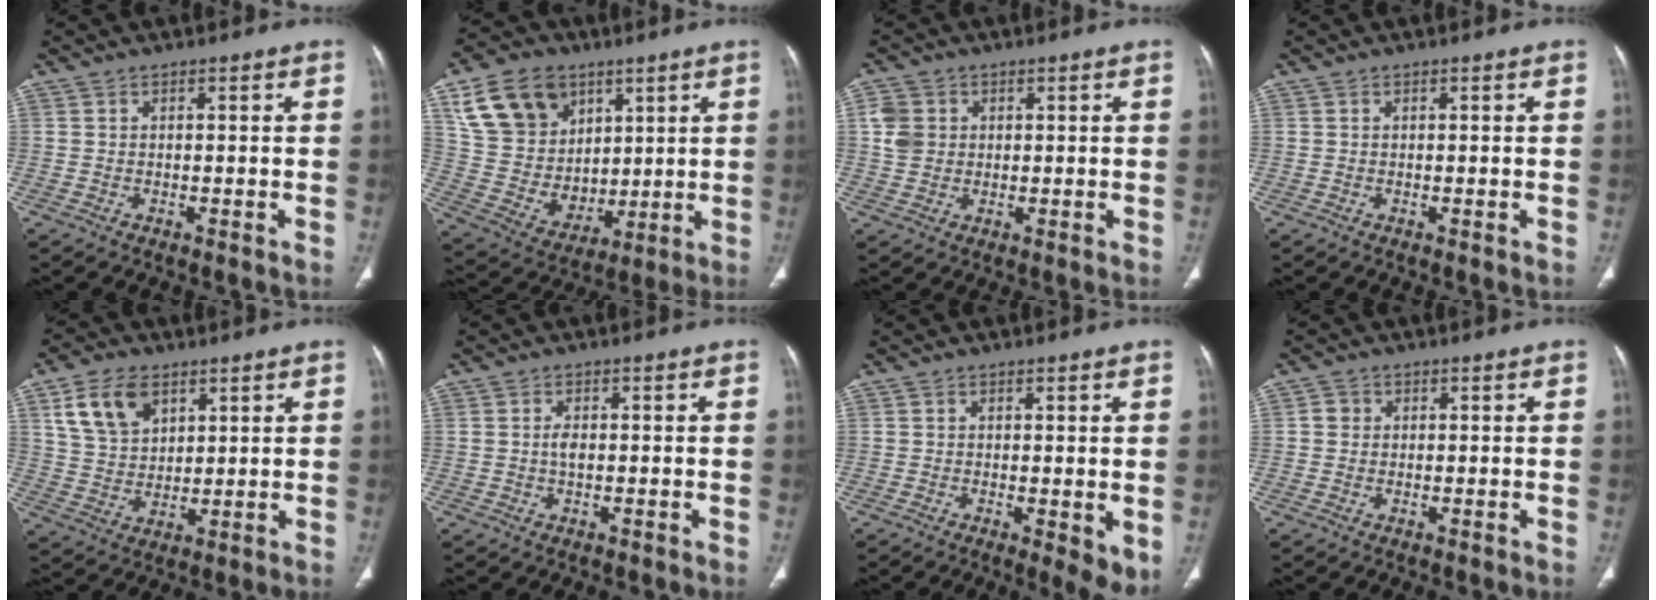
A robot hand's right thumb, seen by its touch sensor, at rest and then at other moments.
{"total": 18.6, "force": [8.3, 14.3, 8.5], "torque": [-0.124, -0.017, 0.164]}
{"total": 4.7, "force": [1.0, 4.1, 2.0], "torque": [-0.027, 0.001, 0.018]}
{"total": 0.0}
{"total": 10.2, "force": [5.0, 6.7, 5.8], "torque": [-0.089, -0.015, 0.102]}
{"total": 1.8, "force": [0.0, 0.9, 1.5], "torque": [-0.029, 0.000, -0.002]}
{"total": 5.1, "force": [-0.5, 1.7, 4.8], "torque": [-0.067, -0.017, -0.009]}
{"total": 1.8, "force": [0.2, 1.7, 0.6], "torque": [-0.001, 0.003, 0.000]}